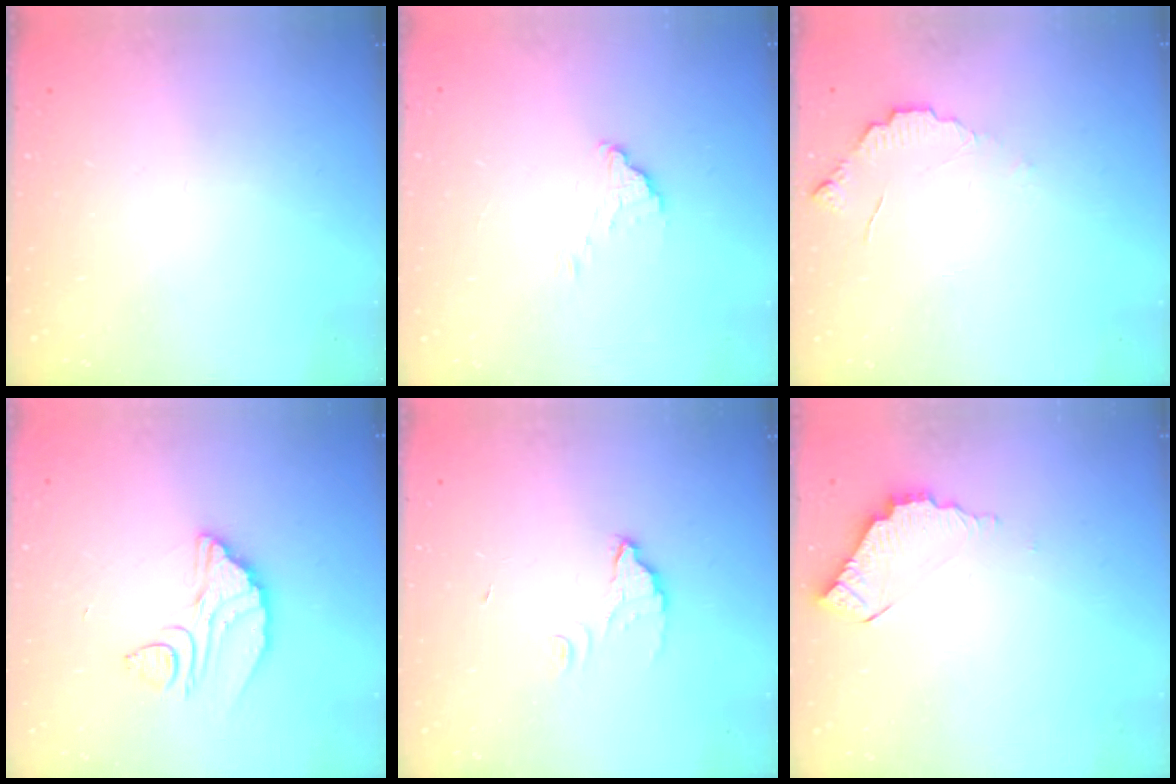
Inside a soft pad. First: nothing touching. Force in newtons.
{"total": 1.5, "press": 1.5, "slide": 0.1}
{"total": 3.9, "press": 3.8, "slide": 0.3}
{"total": 9.4, "press": 9.3, "slide": 0.7}
{"total": 3.3, "press": 3.3, "slide": 0.3}
{"total": 5.8, "press": 5.8, "slide": 0.3}